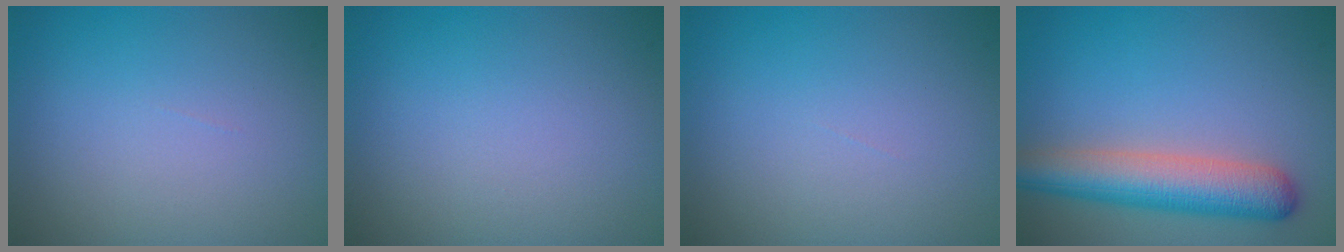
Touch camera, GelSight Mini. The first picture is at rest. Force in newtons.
{"total": 0.0}
{"total": 0.0}
{"total": 6.0, "press": 6.0, "slide": 0.2}